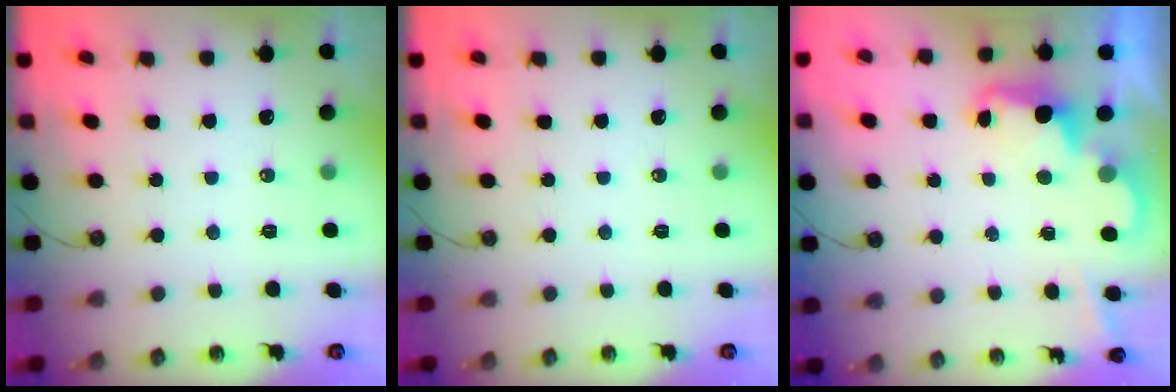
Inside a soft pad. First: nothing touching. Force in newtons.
{"total": 0.0}
{"total": 2.5, "press": 2.4, "slide": 0.6}